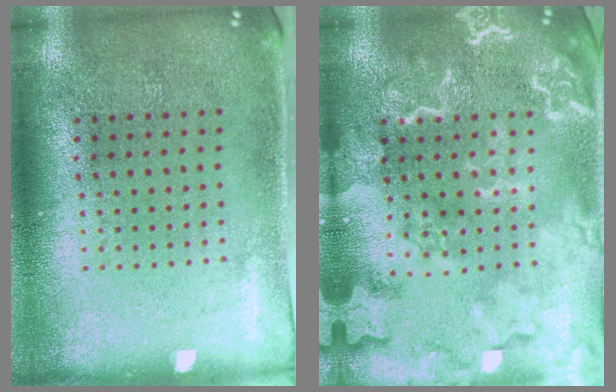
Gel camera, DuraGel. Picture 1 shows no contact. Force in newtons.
{"total": 4.7, "press": 4.6, "slide": 0.6}